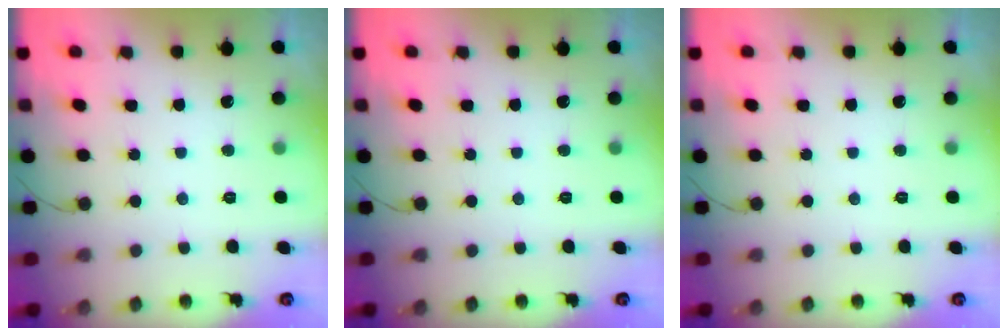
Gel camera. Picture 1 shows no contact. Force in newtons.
{"total": 0.0}
{"total": 0.0}